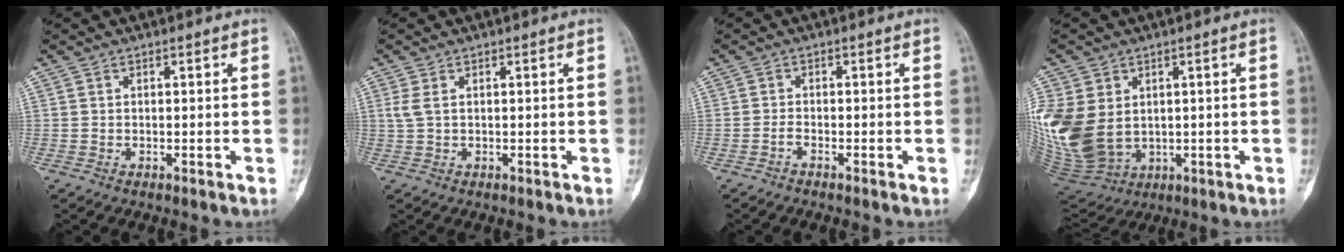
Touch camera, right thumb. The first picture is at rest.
{"total": 1.9, "force": [0.5, 0.8, 1.6], "torque": [-0.049, 0.008, 0.018]}
{"total": 0.8, "force": [-0.8, -0.1, 0.3], "torque": [-0.010, 0.004, -0.020]}
{"total": 17.2, "force": [1.8, 13.2, 11.0], "torque": [-0.255, -0.009, 0.066]}